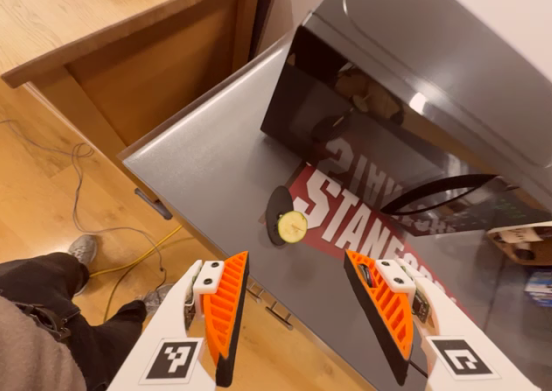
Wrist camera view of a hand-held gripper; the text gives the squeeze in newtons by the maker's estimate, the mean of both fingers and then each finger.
{"total": 0.0}